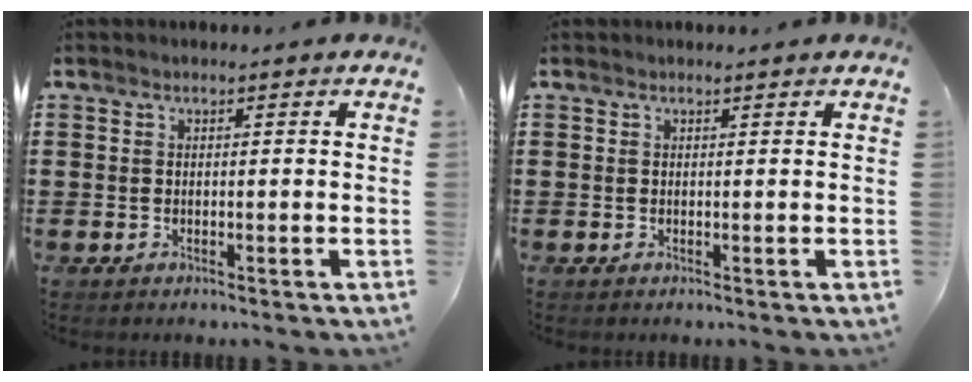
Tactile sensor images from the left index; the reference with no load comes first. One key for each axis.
{"total": 0.0}